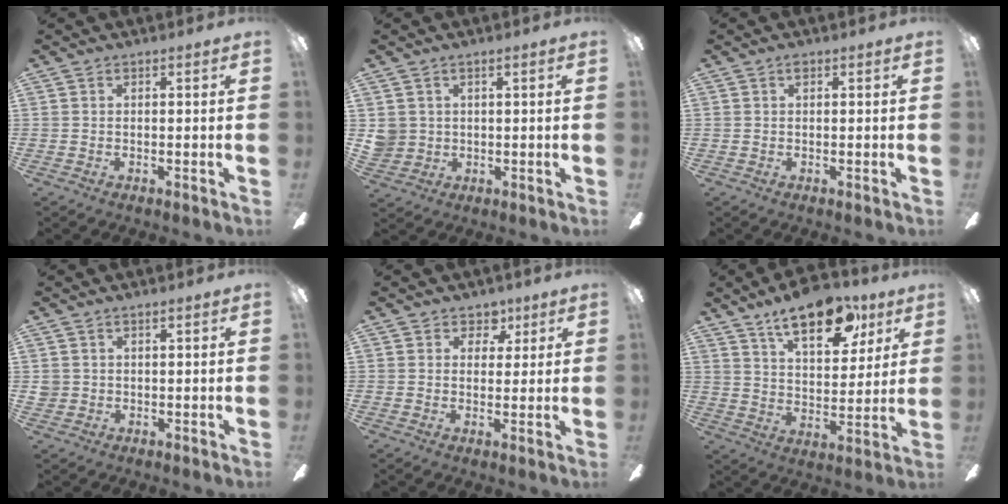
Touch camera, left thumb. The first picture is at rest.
{"total": 3.8, "force": [1.0, 3.6, 0.5], "torque": [-0.020, 0.010, 0.022]}
{"total": 0.8, "force": [0.4, 0.3, 0.6], "torque": [-0.006, 0.001, 0.005]}
{"total": 1.8, "force": [0.5, 1.7, 0.3], "torque": [-0.010, 0.003, 0.008]}
{"total": 4.7, "force": [2.8, 3.6, 1.2], "torque": [-0.005, -0.009, 0.045]}
{"total": 17.3, "force": [11.1, 8.0, 10.6], "torque": [-0.153, -0.048, 0.187]}